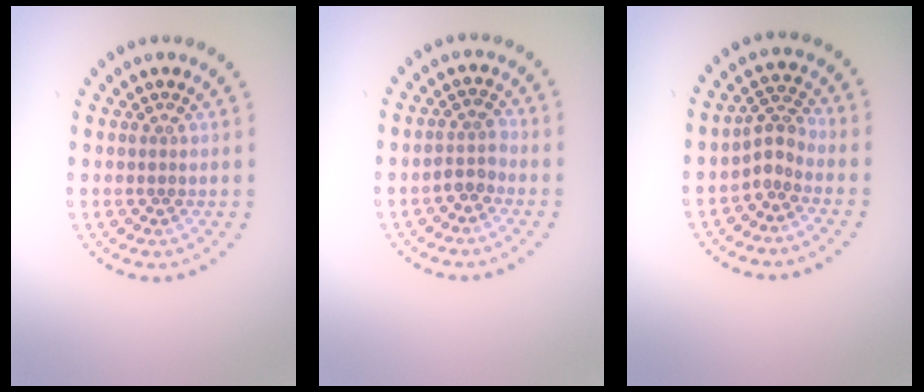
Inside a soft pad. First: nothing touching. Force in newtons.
{"total": 1.7, "press": 1.4, "slide": 0.8}
{"total": 2.1, "press": 1.4, "slide": 1.5}